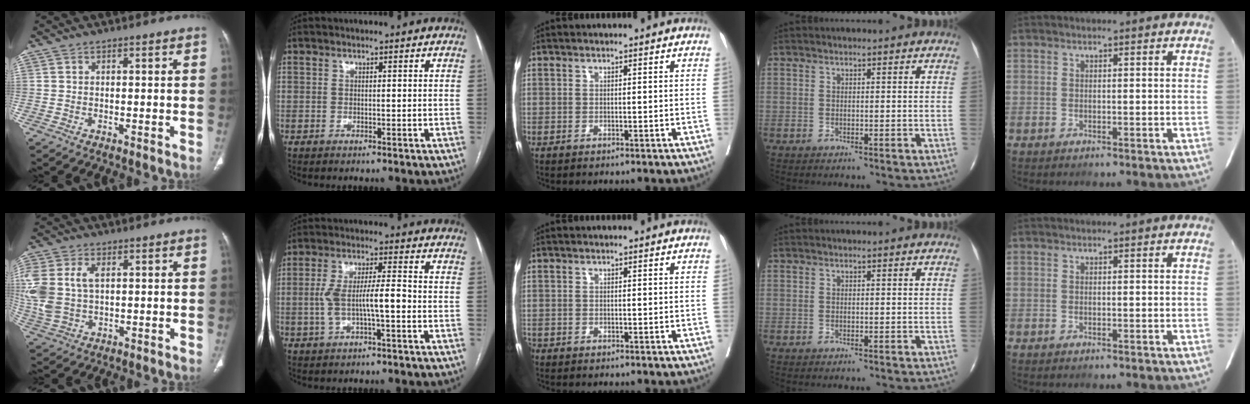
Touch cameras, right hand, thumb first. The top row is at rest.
{"thumb": {"total": 12.6, "force": [2.2, 8.2, 9.3], "torque": [-0.234, 0.005, 0.050]}, "index": {"total": 7.4, "force": [-1.4, 1.5, 7.1], "torque": [-0.144, 0.020, -0.025]}, "middle": {"total": 0.8, "force": [-0.7, 0.4, 0.2], "torque": [-0.007, 0.000, -0.016]}}